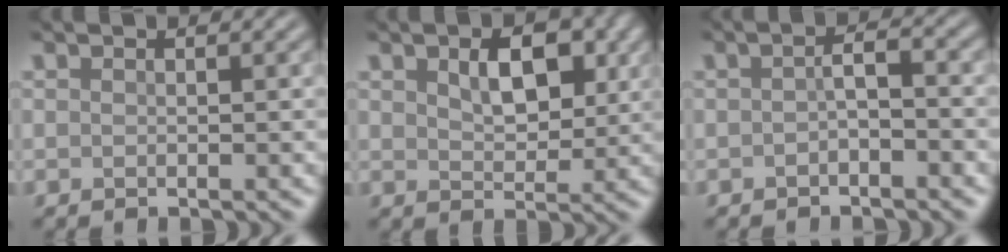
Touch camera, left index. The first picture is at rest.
{"total": 4.0, "force": [1.4, 2.3, 3.0], "torque": [-0.054, 0.003, 0.020]}
{"total": 1.8, "force": [-0.7, 0.6, 1.6], "torque": [-0.030, 0.005, -0.017]}